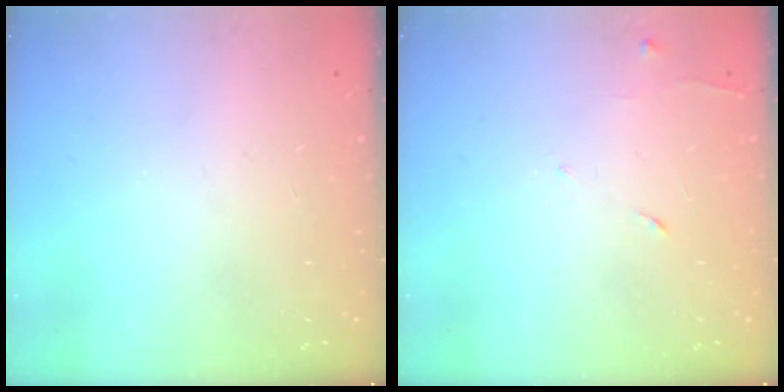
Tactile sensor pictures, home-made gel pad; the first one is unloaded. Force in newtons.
{"total": 5.1, "press": 5.1, "slide": 0.8}